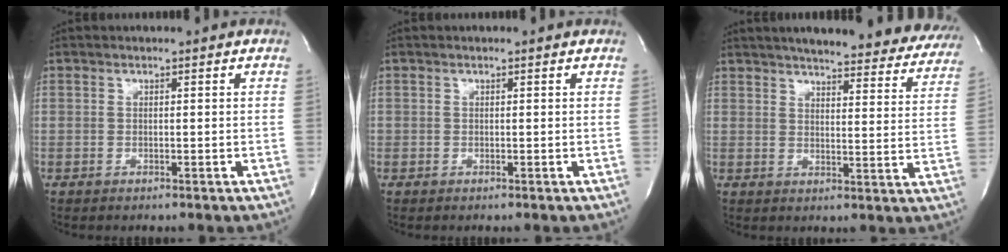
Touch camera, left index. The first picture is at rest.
{"total": 0.6, "force": [-0.6, 0.2, -0.1], "torque": [0.007, -0.003, -0.011]}
{"total": 26.4, "force": [23.5, 5.5, 10.9], "torque": [-0.155, -0.048, 0.265]}